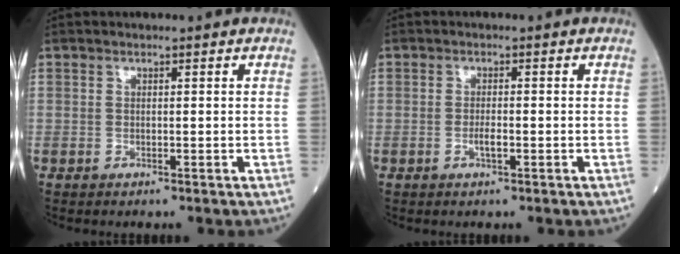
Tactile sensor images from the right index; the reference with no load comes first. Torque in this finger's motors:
{"motor_torque": [0.25, -0.19, 0.19, 0.06]}